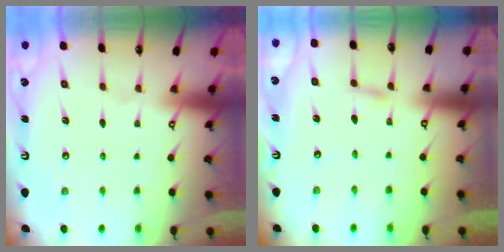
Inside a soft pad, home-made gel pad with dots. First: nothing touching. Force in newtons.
{"total": 2.4, "press": 2.4, "slide": 0.3}